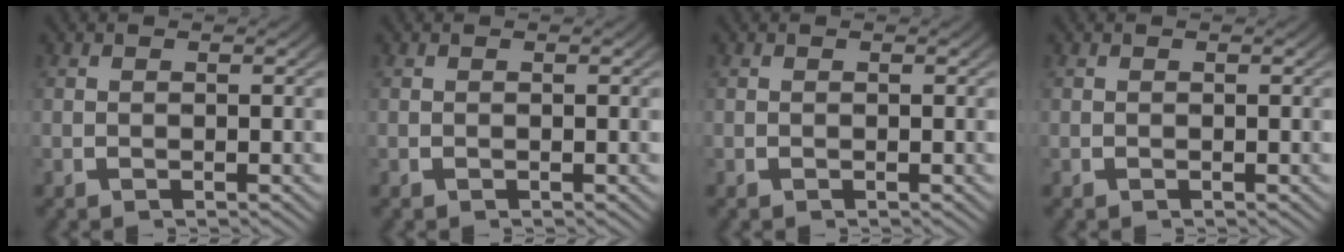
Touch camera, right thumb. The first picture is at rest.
{"total": 0.0}
{"total": 0.0}
{"total": 0.0}